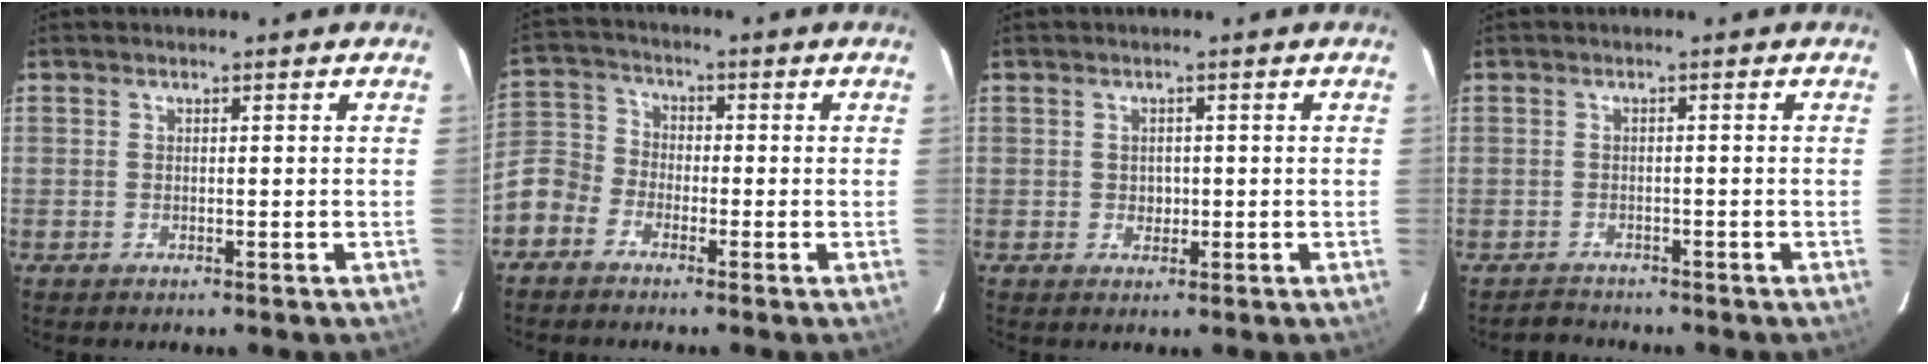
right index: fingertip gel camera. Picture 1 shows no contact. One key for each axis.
{"total": 7.8, "fx": -4.3, "fy": 6.1, "fz": 2.4, "tx": -0.055, "ty": 0.023, "tz": -0.102}
{"total": 1.6, "fx": 0.0, "fy": 1.5, "fz": 0.6, "tx": -0.008, "ty": 0.002, "tz": 0.002}
{"total": 2.5, "fx": -2.1, "fy": 1.3, "fz": -0.4, "tx": 0.001, "ty": 0.012, "tz": -0.037}